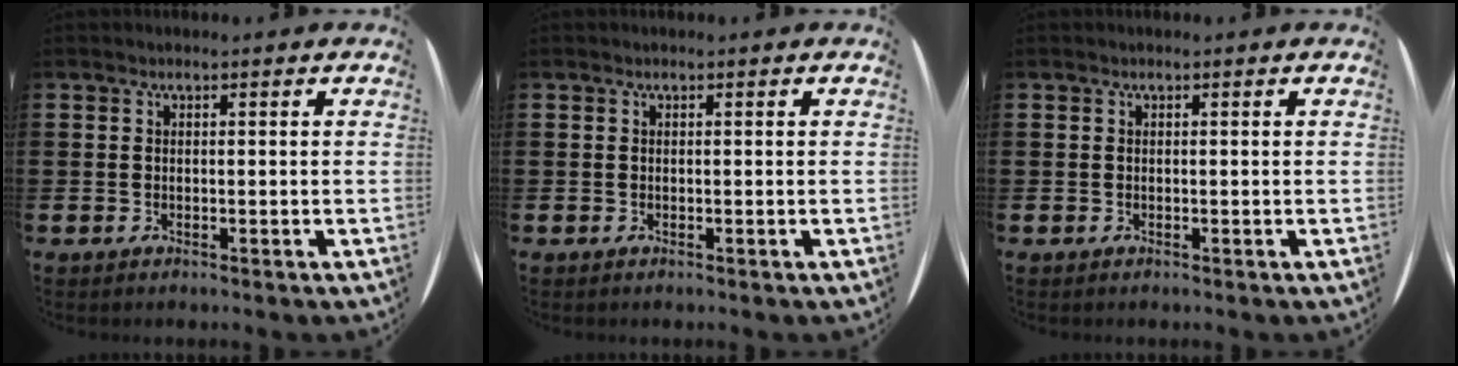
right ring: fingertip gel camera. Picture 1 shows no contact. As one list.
[{"total": 0.0}, {"total": 0.0}]